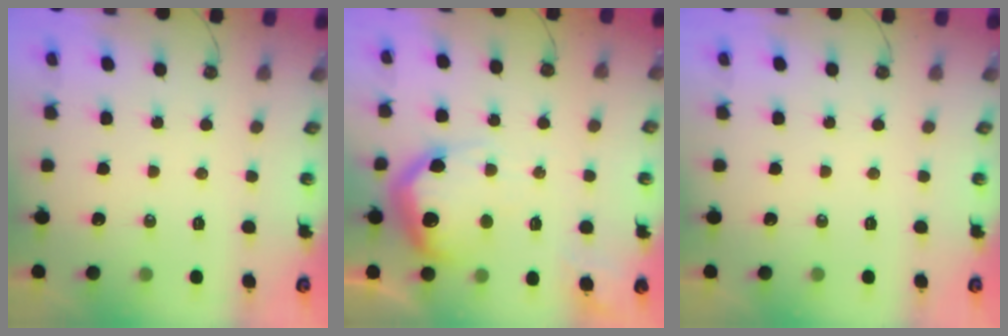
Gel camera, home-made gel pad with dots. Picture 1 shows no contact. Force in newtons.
{"total": 20.6, "press": 20.6, "slide": 1.4}
{"total": 0.0}